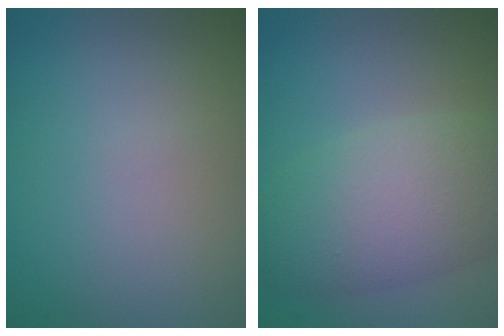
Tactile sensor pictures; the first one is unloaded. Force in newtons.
{"total": 7.6, "press": 7.6, "slide": 0.5}